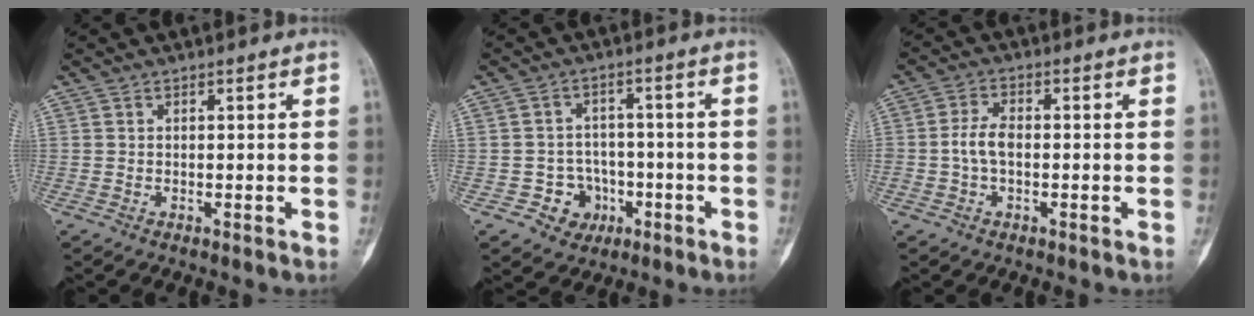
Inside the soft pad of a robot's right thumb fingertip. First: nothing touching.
{"total": 6.3, "force": [-2.5, 5.6, 1.4], "torque": [0.018, 0.024, -0.032]}
{"total": 4.6, "force": [-0.6, 2.7, 3.7], "torque": [-0.076, 0.014, -0.016]}